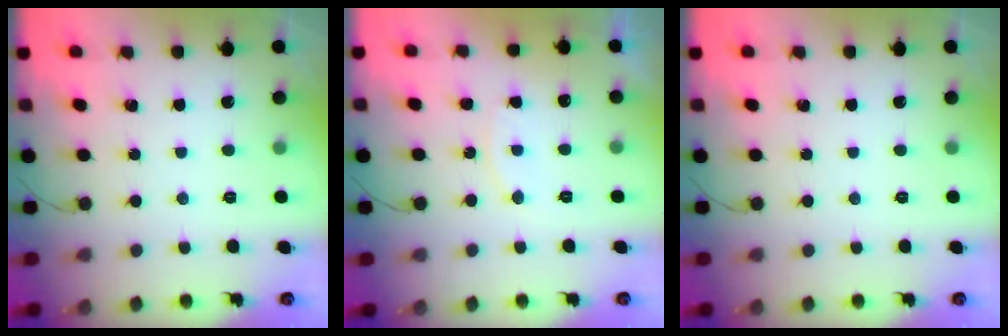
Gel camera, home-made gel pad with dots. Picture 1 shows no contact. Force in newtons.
{"total": 6.5, "press": 6.5, "slide": 0.3}
{"total": 0.0}